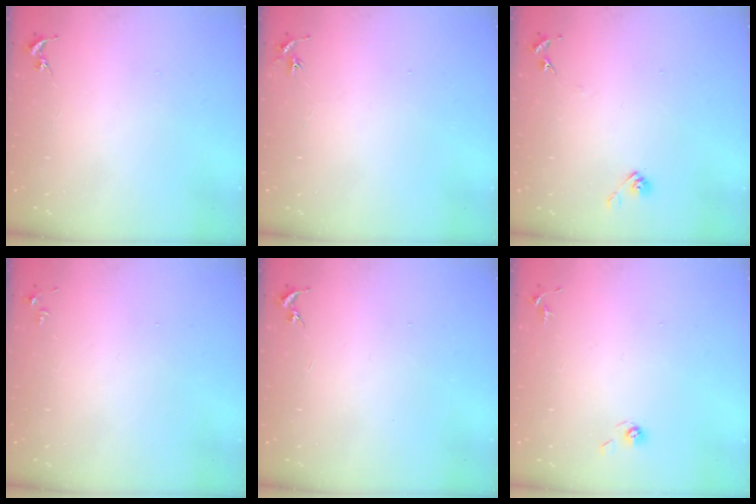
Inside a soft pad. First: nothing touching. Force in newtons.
{"total": 2.9, "press": 2.9, "slide": 0.3}
{"total": 6.2, "press": 6.2, "slide": 0.5}
{"total": 2.8, "press": 2.8, "slide": 0.4}
{"total": 0.0}
{"total": 3.9, "press": 3.5, "slide": 1.7}